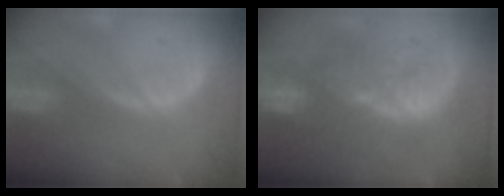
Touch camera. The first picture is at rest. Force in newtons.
{"total": 9.4, "press": 9.1, "slide": 2.2}